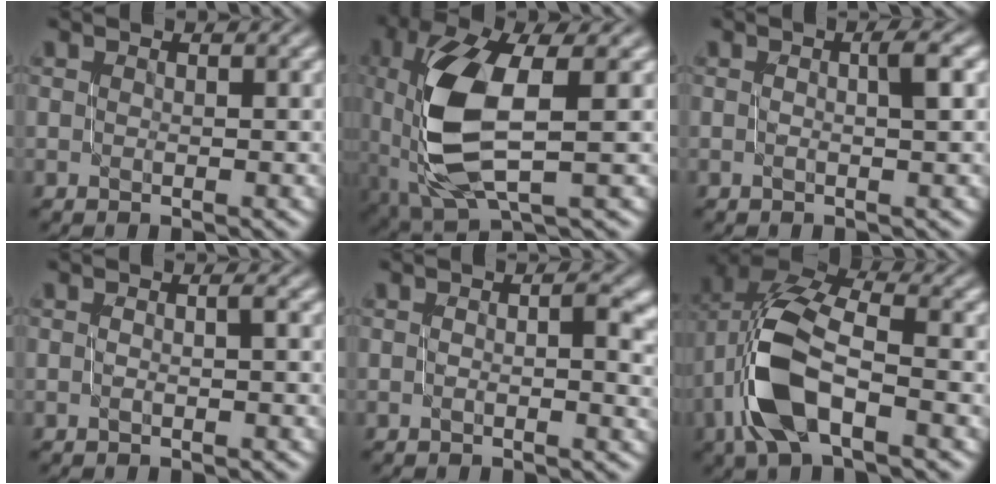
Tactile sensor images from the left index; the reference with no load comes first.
{"total": 9.1, "force": [0.2, 4.1, 8.2], "torque": [-0.185, -0.008, 0.014]}
{"total": 2.0, "force": [0.0, 0.4, 2.0], "torque": [-0.029, 0.001, -0.003]}
{"total": 0.7, "force": [-0.3, 0.1, 0.6], "torque": [-0.012, -0.004, -0.006]}
{"total": 3.1, "force": [0.0, 1.1, 2.9], "torque": [-0.045, 0.001, -0.003]}
{"total": 9.1, "force": [-2.5, 4.5, 7.5], "torque": [-0.170, 0.010, -0.056]}